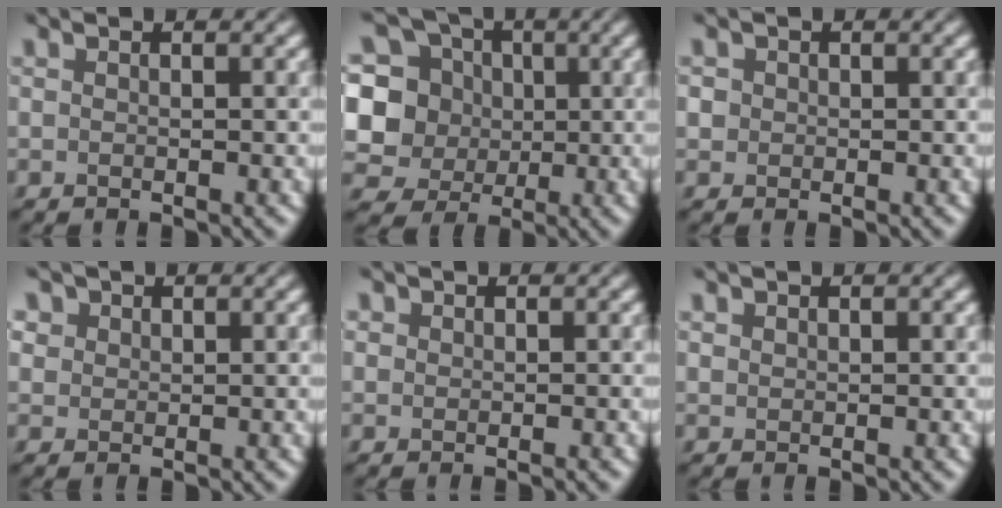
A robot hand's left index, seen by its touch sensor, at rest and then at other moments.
{"total": 11.8, "force": [1.8, 11.0, 3.7], "torque": [-0.128, 0.025, 0.029]}
{"total": 1.8, "force": [0.5, 1.6, 0.5], "torque": [0.007, 0.010, -0.006]}
{"total": 2.3, "force": [1.4, 1.7, 0.5], "torque": [-0.019, 0.006, 0.028]}
{"total": 0.5, "force": [0.2, 0.5, 0.0], "torque": [0.007, -0.005, 0.003]}
{"total": 0.6, "force": [0.5, 0.3, 0.0], "torque": [-0.001, 0.000, 0.010]}